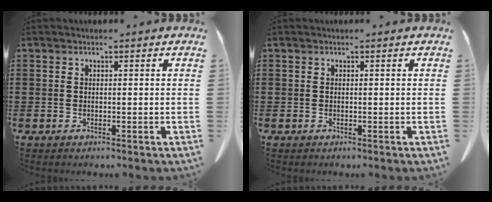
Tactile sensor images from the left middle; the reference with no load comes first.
{"total": 0.0}